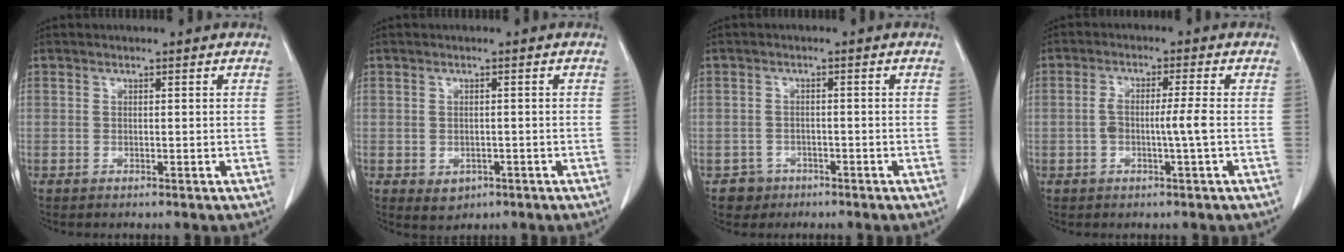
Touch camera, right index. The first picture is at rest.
{"total": 2.5, "force": [-1.0, 2.0, 1.1], "torque": [-0.012, 0.001, -0.003]}
{"total": 2.8, "force": [-1.6, 2.3, -0.3], "torque": [0.006, 0.013, -0.026]}
{"total": 4.0, "force": [-0.8, -0.1, 3.9], "torque": [-0.078, 0.009, -0.011]}